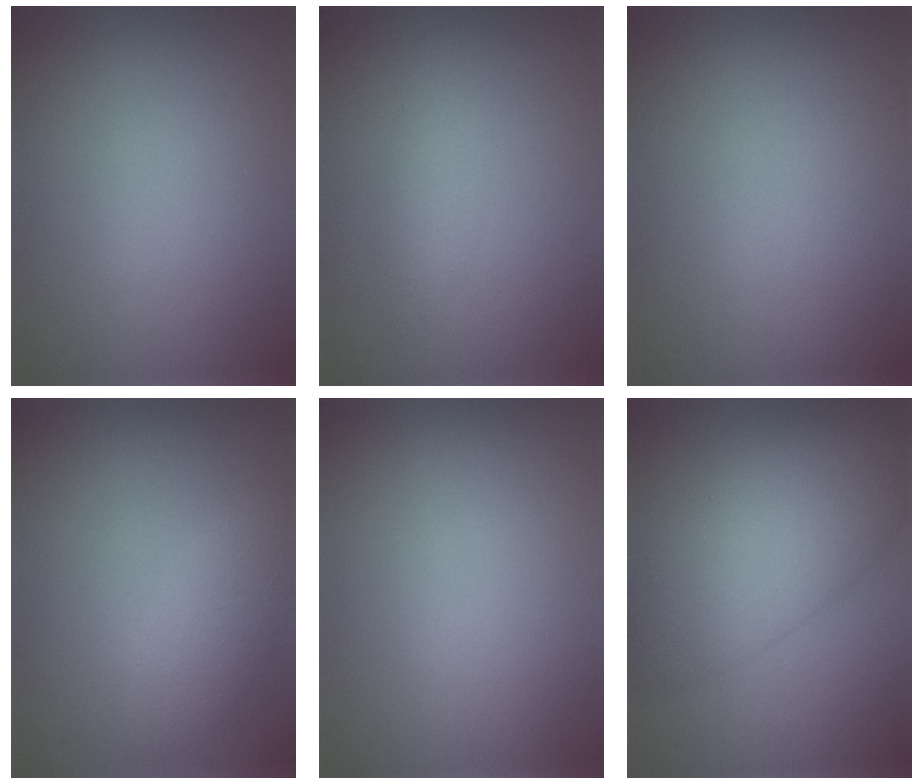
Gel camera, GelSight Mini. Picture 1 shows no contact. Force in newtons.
{"total": 1.5, "press": 1.5, "slide": 0.1}
{"total": 0.0}
{"total": 2.5, "press": 2.5, "slide": 0.0}
{"total": 0.0}
{"total": 7.6, "press": 7.6, "slide": 0.1}